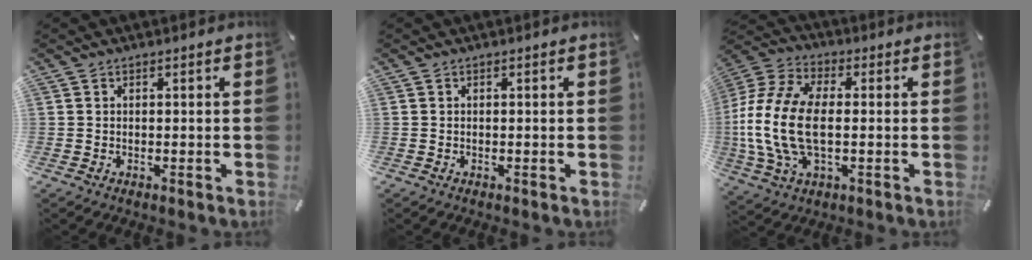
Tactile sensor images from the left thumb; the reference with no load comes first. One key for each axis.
{"total": 0.0}
{"total": 16.8, "fx": -1.1, "fy": 9.6, "fz": 13.8, "tx": -0.306, "ty": -0.006, "tz": -0.022}